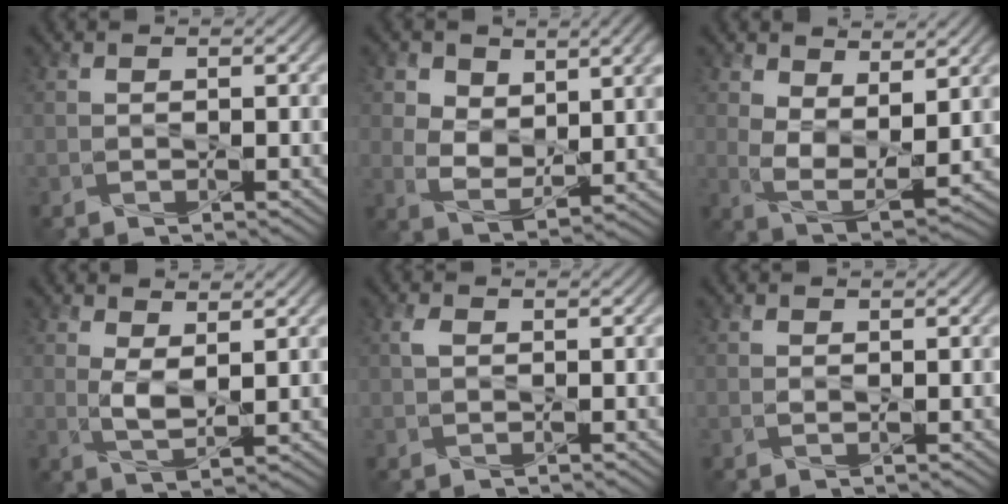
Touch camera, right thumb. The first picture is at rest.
{"total": 8.7, "force": [3.9, 5.2, 5.7], "torque": [-0.118, -0.008, 0.075]}
{"total": 7.6, "force": [3.2, 3.9, 5.7], "torque": [-0.120, -0.012, 0.058]}
{"total": 3.5, "force": [1.1, 1.4, 3.0], "torque": [-0.071, -0.007, 0.026]}
{"total": 1.2, "force": [0.3, 0.8, 0.9], "torque": [-0.022, 0.003, 0.005]}
{"total": 0.5, "force": [0.1, 0.3, 0.4], "torque": [-0.007, -0.001, 0.002]}